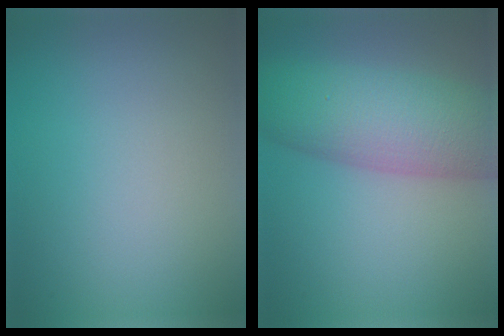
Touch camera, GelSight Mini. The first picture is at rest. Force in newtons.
{"total": 8.9, "press": 8.9, "slide": 0.1}